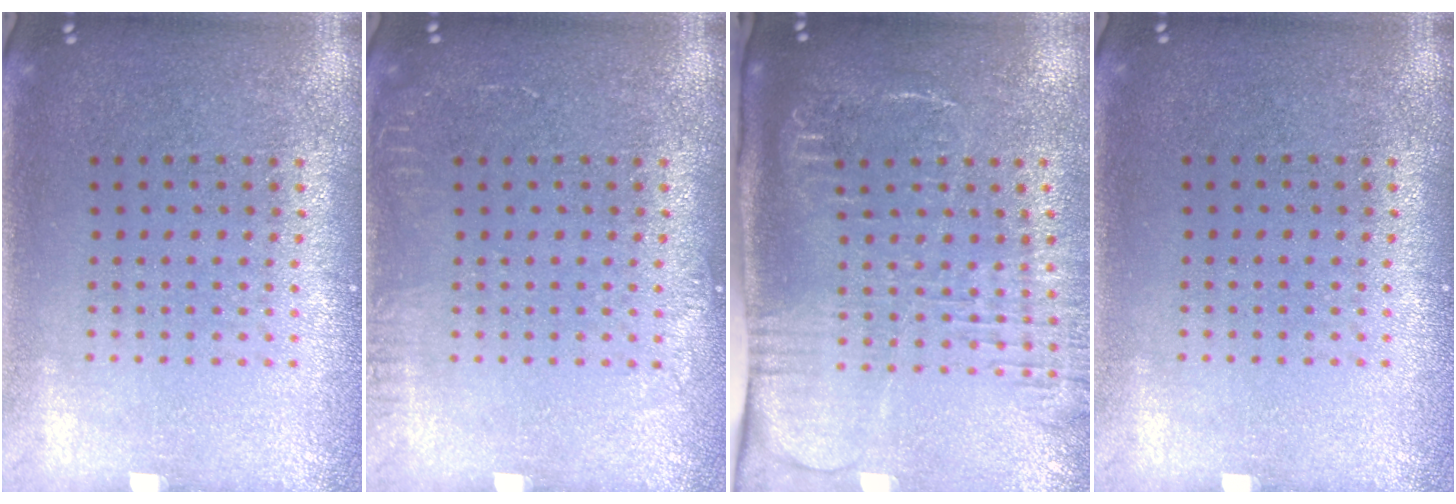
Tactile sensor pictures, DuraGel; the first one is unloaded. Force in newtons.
{"total": 1.0, "press": 0.9, "slide": 0.1}
{"total": 2.7, "press": 2.1, "slide": 1.7}
{"total": 0.0}